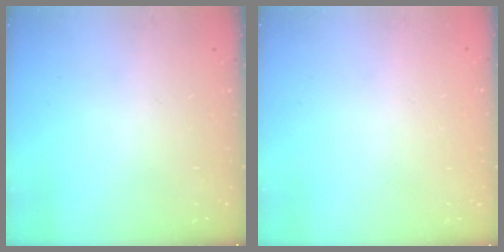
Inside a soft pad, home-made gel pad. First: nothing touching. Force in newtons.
{"total": 0.0}